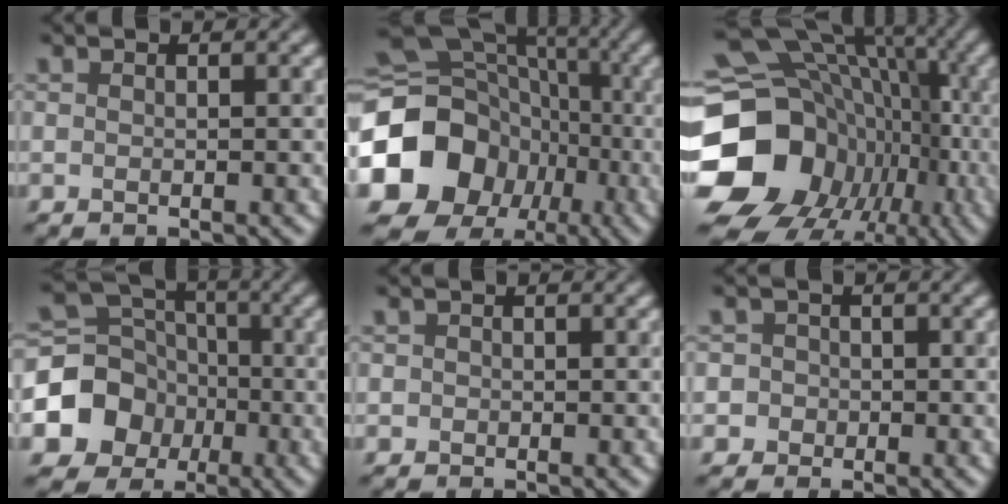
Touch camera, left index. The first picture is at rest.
{"total": 17.9, "force": [-4.4, 15.7, 7.3], "torque": [-0.158, -0.007, -0.109]}
{"total": 21.1, "force": [-4.4, 18.1, 9.8], "torque": [-0.171, -0.014, -0.088]}
{"total": 7.0, "force": [-2.1, 6.2, 2.5], "torque": [-0.043, 0.006, -0.050]}
{"total": 0.6, "force": [0.0, 0.6, -0.1], "torque": [0.011, -0.002, -0.002]}
{"total": 3.3, "force": [-0.5, 3.3, 0.4], "torque": [0.026, 0.019, -0.039]}